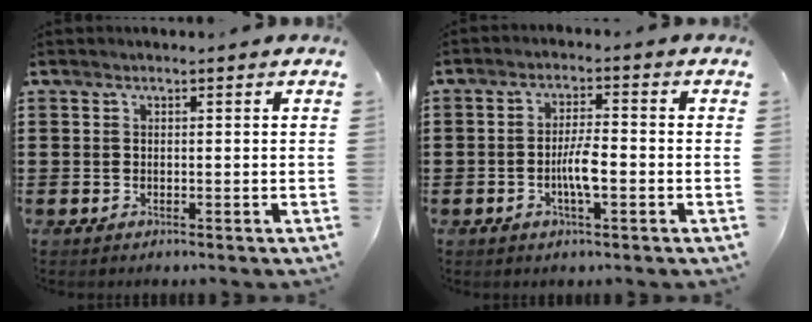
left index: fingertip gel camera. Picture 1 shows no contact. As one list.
[{"total": 4.9, "force": [-1.3, 1.1, 4.5], "torque": [-0.084, 0.005, -0.026]}]